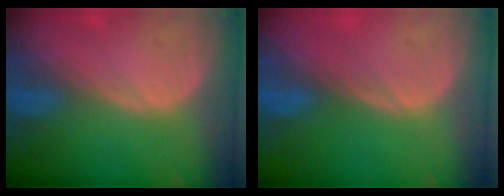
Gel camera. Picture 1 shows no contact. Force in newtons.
{"total": 0.0}